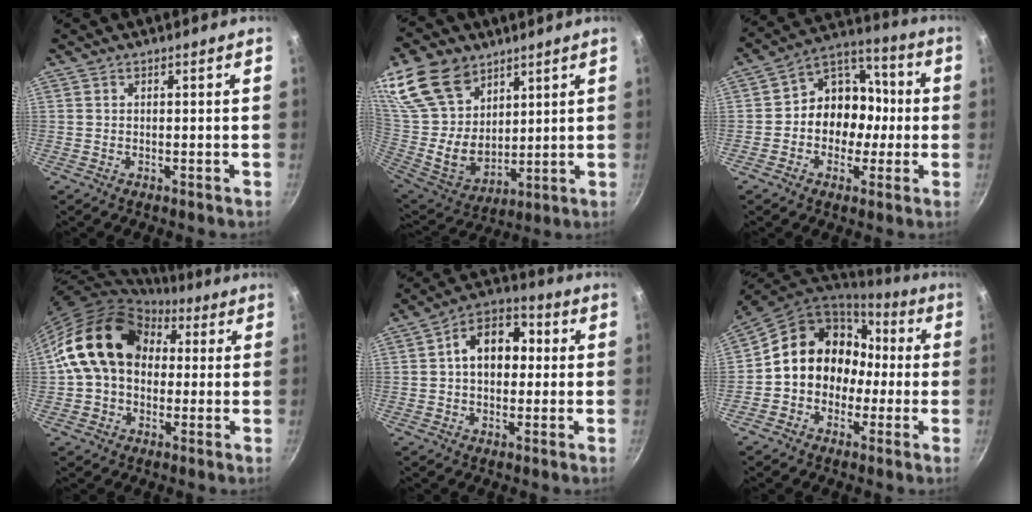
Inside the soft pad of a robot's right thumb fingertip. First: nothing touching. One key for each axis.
{"total": 22.5, "fx": 12.5, "fy": 15.1, "fz": 11.1, "tx": -0.208, "ty": -0.044, "tz": 0.252}
{"total": 12.6, "fx": -1.2, "fy": 10.4, "fz": 7.1, "tx": -0.048, "ty": 0.042, "tz": -0.037}
{"total": 16.2, "fx": 3.8, "fy": 12.1, "fz": 10.0, "tx": -0.134, "ty": 0.022, "tz": 0.052}
{"total": 11.7, "fx": 1.3, "fy": 8.2, "fz": 8.3, "tx": -0.088, "ty": 0.030, "tz": 0.002}
{"total": 15.5, "fx": -0.4, "fy": 13.1, "fz": 8.4, "tx": -0.095, "ty": 0.059, "tz": -0.017}